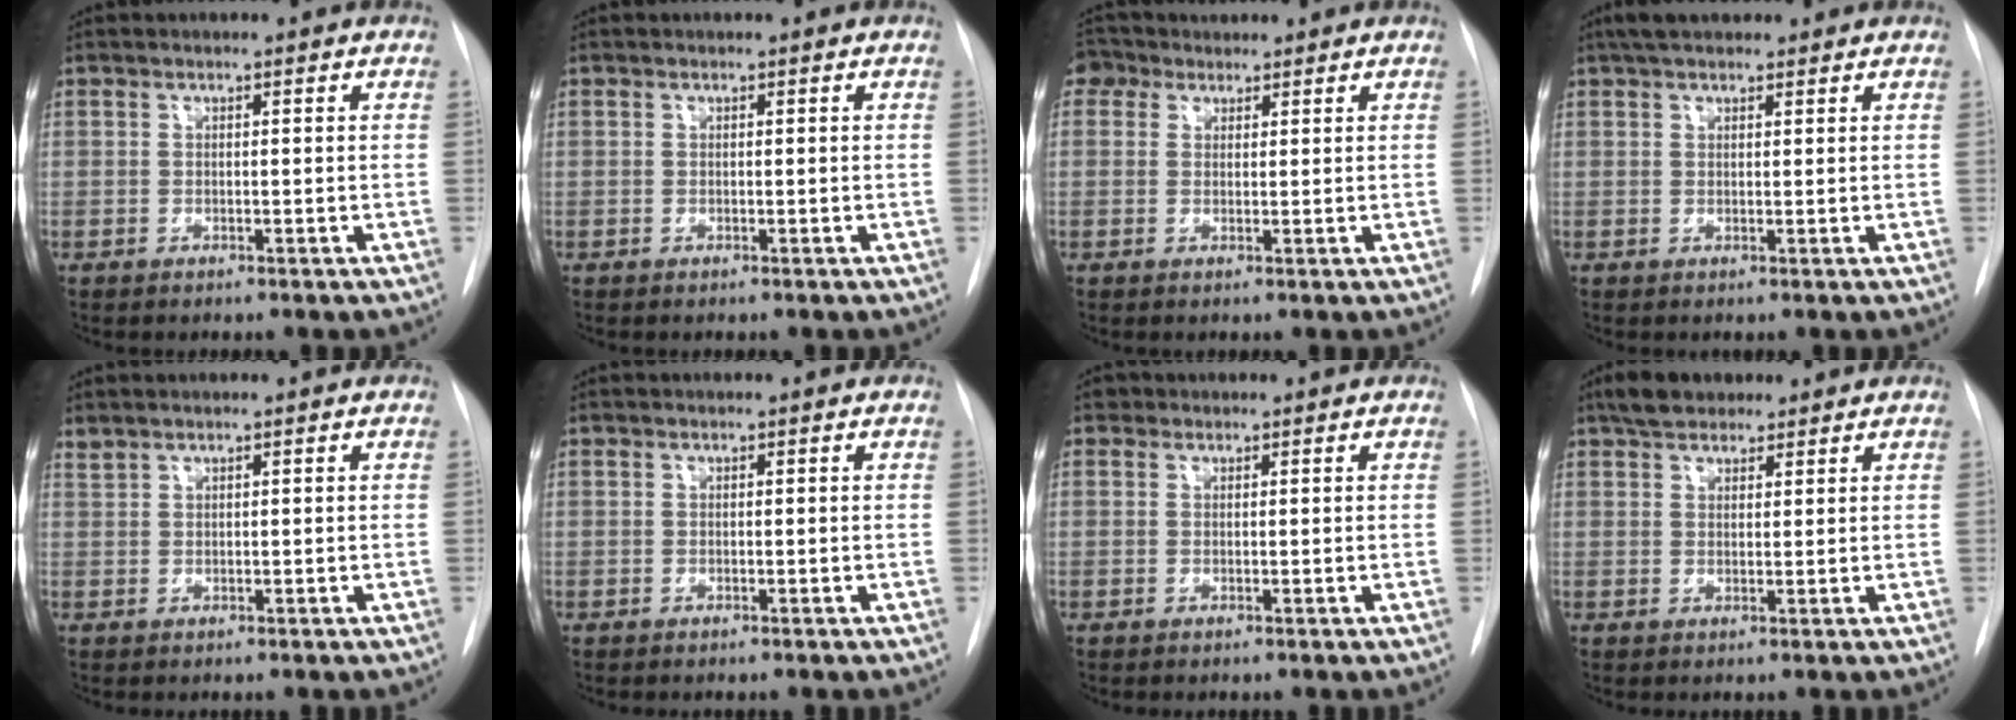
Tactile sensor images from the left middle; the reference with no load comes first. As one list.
[{"total": 0.0}, {"total": 3.3, "force": [2.4, 2.3, 0.1], "torque": [-0.005, 0.026, 0.041]}, {"total": 5.0, "force": [3.9, 1.9, 2.4], "torque": [-0.039, 0.028, 0.065]}, {"total": 1.0, "force": [1.0, 0.2, 0.1], "torque": [-0.008, 0.007, 0.025]}, {"total": 0.0}, {"total": 1.7, "force": [0.9, 1.4, 0.2], "torque": [0.003, 0.009, 0.011]}, {"total": 5.0, "force": [3.8, 2.6, 2.0], "torque": [-0.037, 0.017, 0.067]}]